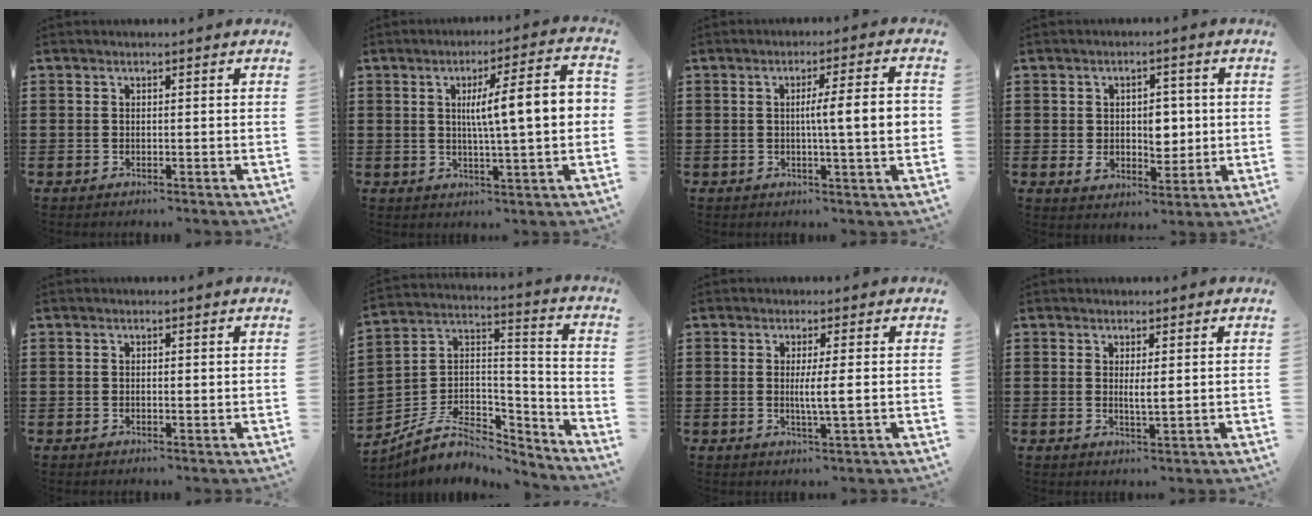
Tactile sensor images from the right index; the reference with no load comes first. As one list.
[{"total": 10.3, "force": [1.4, 1.1, 10.2], "torque": [-0.178, 0.002, 0.016]}, {"total": 7.4, "force": [0.2, 0.4, 7.4], "torque": [-0.123, -0.004, -0.005]}, {"total": 5.7, "force": [0.0, 4.0, 4.0], "torque": [-0.060, 0.002, -0.006]}, {"total": 0.6, "force": [0.0, 0.3, 0.5], "torque": [-0.011, 0.001, 0.000]}, {"total": 7.9, "force": [-5.3, 4.7, 3.5], "torque": [-0.085, 0.006, -0.101]}, {"total": 3.3, "force": [0.0, -0.1, 3.3], "torque": [-0.059, -0.008, -0.003]}, {"total": 1.8, "force": [0.4, 0.3, 1.8], "torque": [-0.036, 0.001, 0.007]}]